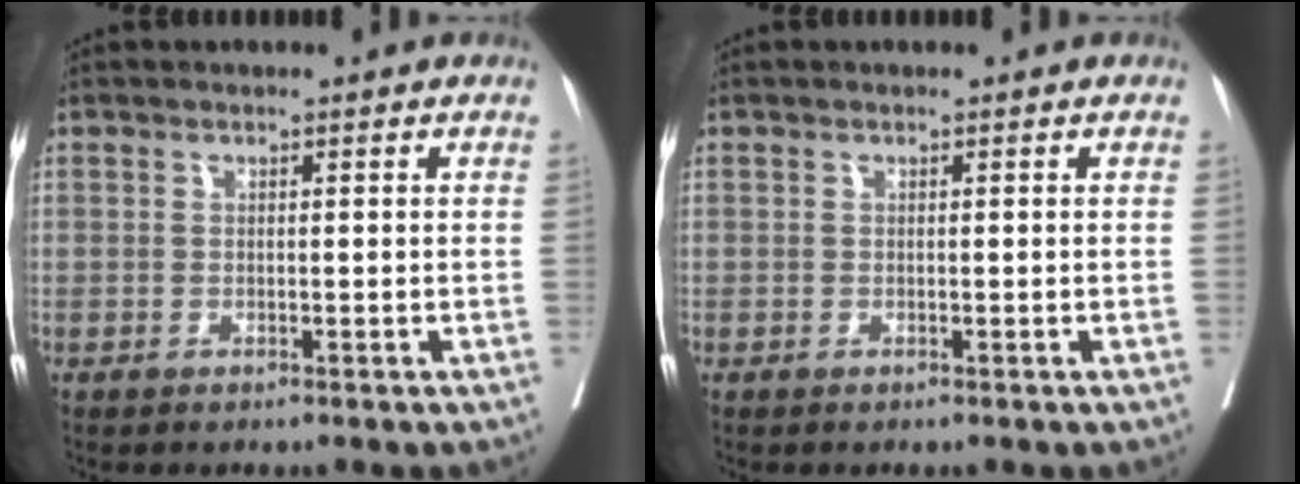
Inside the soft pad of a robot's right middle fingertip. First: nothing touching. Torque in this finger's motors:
{"motor_torque": [0.00, 0.00, 0.00, 0.00]}